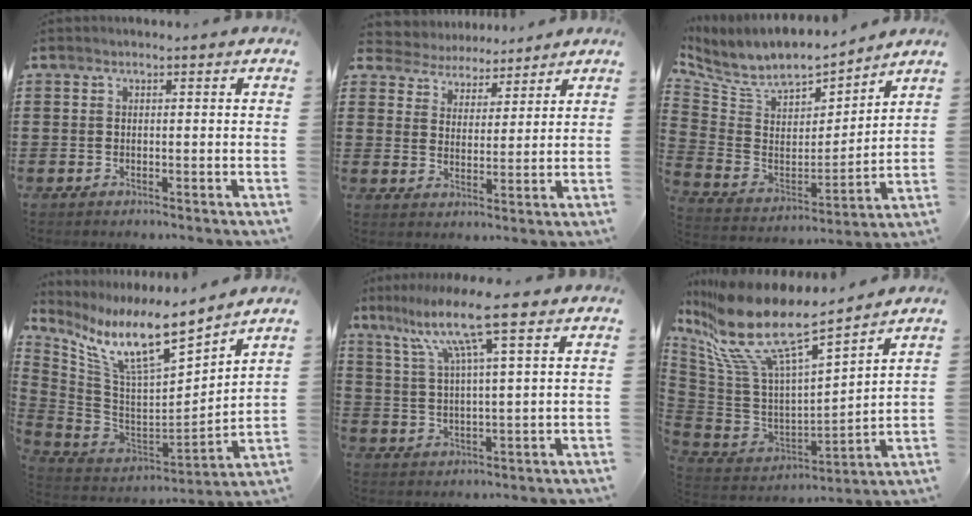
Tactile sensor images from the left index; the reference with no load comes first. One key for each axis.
{"total": 4.4, "fx": 4.2, "fy": 1.3, "fz": -0.4, "tx": -0.020, "ty": -0.021, "tz": 0.072}
{"total": 7.4, "fx": 6.2, "fy": 3.1, "fz": 2.5, "tx": -0.088, "ty": -0.040, "tz": 0.107}
{"total": 12.1, "fx": 8.6, "fy": 1.7, "fz": 8.4, "tx": -0.190, "ty": -0.059, "tz": 0.145}
{"total": 11.3, "fx": 6.9, "fy": 0.7, "fz": 8.9, "tx": -0.186, "ty": -0.009, "tz": 0.116}
{"total": 13.4, "fx": 8.8, "fy": 3.2, "fz": 9.5, "tx": -0.228, "ty": -0.063, "tz": 0.143}